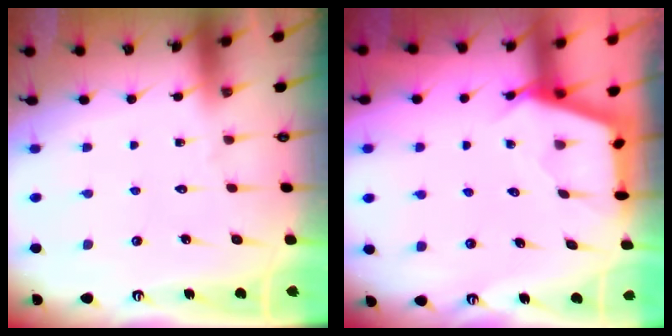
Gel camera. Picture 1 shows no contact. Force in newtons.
{"total": 3.0, "press": 3.0, "slide": 0.4}